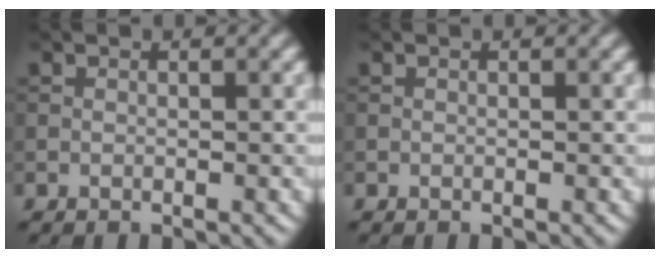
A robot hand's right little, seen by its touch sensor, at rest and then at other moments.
{"total": 0.0}